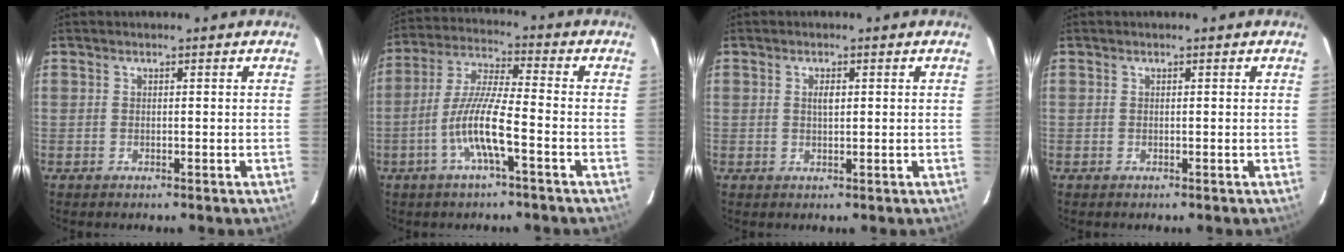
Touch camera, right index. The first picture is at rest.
{"total": 9.9, "force": [-3.9, 0.7, 9.1], "torque": [-0.194, 0.002, -0.077]}
{"total": 1.6, "force": [0.4, 0.7, 1.3], "torque": [-0.024, 0.002, 0.007]}
{"total": 0.0}